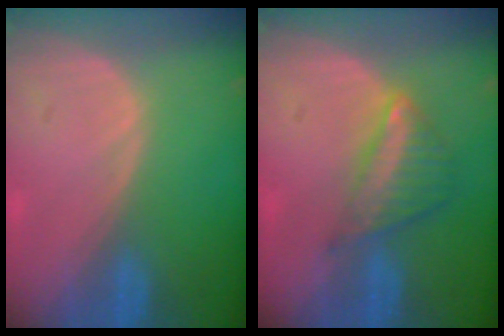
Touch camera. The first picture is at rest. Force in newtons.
{"total": 6.1, "press": 5.4, "slide": 2.9}